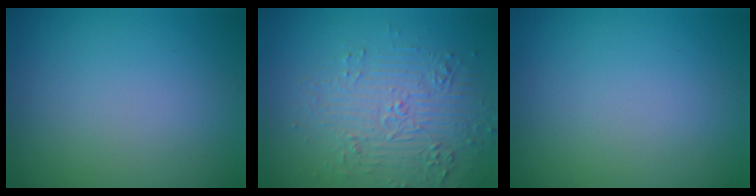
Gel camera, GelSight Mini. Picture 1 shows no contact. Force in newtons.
{"total": 4.2, "press": 3.8, "slide": 1.8}
{"total": 0.0}